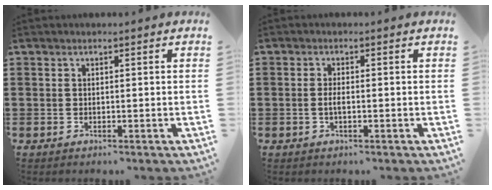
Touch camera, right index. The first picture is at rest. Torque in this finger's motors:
{"motor_torque": [2.14, 0.00, 0.19, 0.06]}